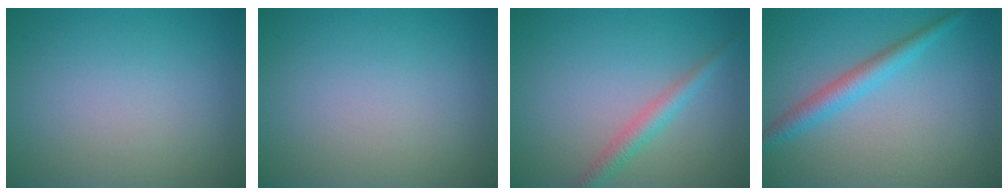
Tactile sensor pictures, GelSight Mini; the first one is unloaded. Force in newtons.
{"total": 0.0}
{"total": 2.2, "press": 2.2, "slide": 0.1}
{"total": 2.9, "press": 2.9, "slide": 0.1}